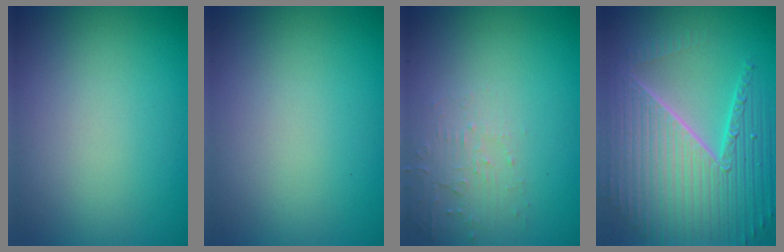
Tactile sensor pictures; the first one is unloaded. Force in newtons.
{"total": 0.0}
{"total": 1.9, "press": 1.9, "slide": 0.3}
{"total": 10.0, "press": 6.3, "slide": 7.8}